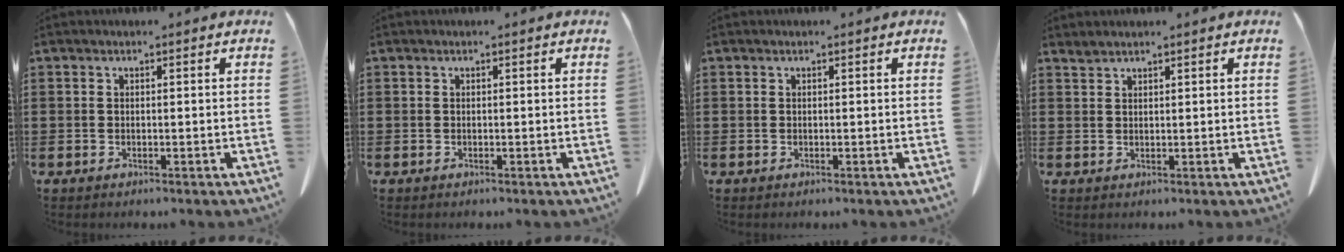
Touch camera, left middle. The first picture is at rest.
{"total": 0.0}
{"total": 0.0}
{"total": 1.1, "force": [1.1, 0.0, 0.1], "torque": [-0.005, -0.002, 0.023]}